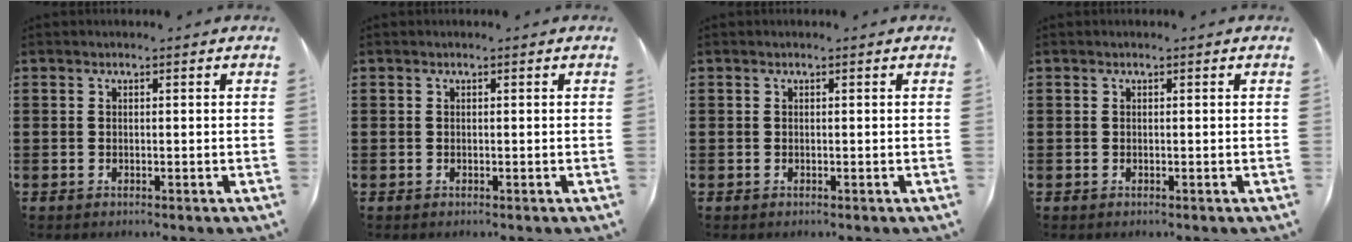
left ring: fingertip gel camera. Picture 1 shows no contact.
{"total": 0.0}
{"total": 0.0}
{"total": 0.0}